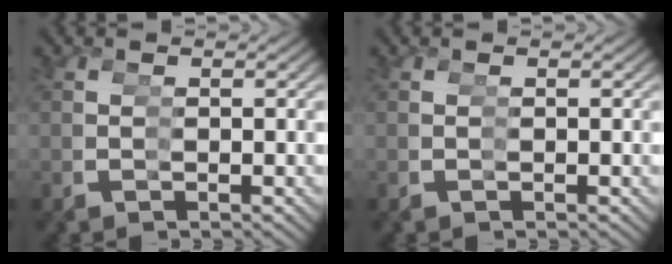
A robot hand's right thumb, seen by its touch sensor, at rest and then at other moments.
{"total": 0.0}